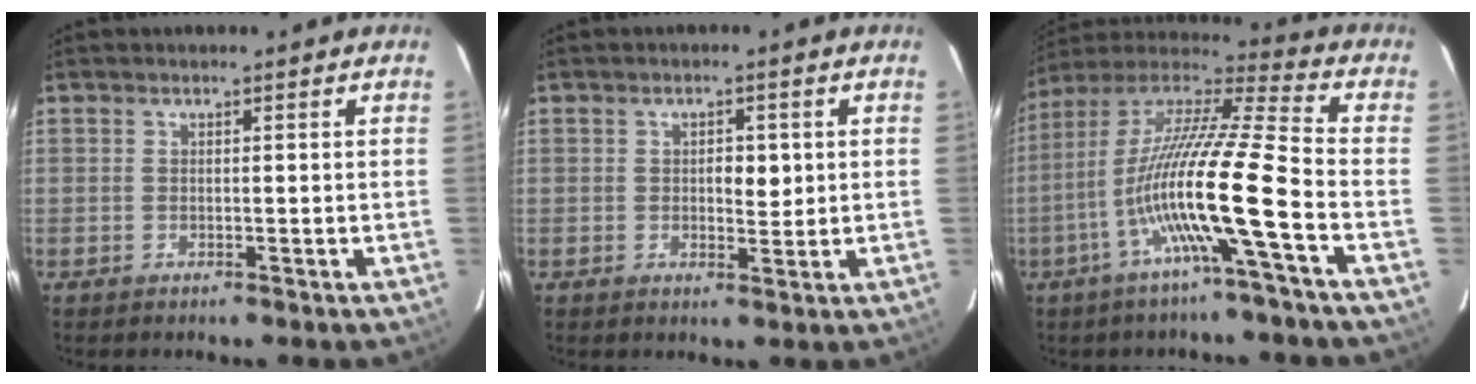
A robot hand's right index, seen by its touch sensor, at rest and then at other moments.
{"total": 3.0, "force": [0.4, 1.7, 2.5], "torque": [-0.034, -0.001, 0.008]}
{"total": 17.1, "force": [-5.7, -0.8, 16.2], "torque": [-0.312, 0.003, -0.115]}